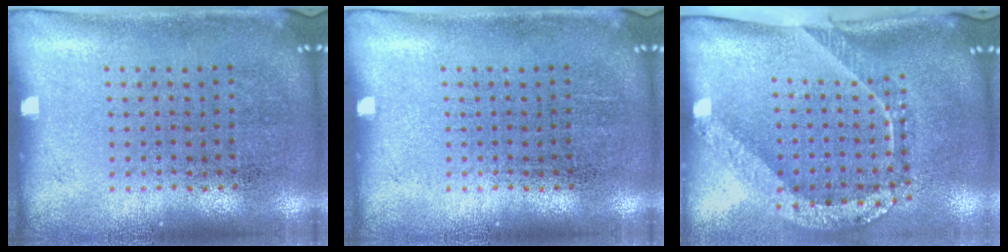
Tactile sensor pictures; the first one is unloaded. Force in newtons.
{"total": 0.0}
{"total": 2.5, "press": 1.7, "slide": 1.8}